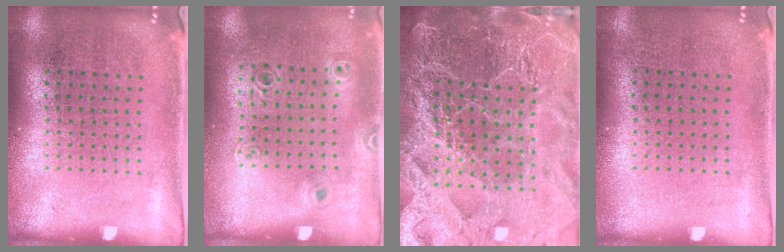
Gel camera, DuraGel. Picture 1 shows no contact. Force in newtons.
{"total": 0.9, "press": 0.9, "slide": 0.0}
{"total": 6.3, "press": 5.4, "slide": 3.2}
{"total": 0.0}